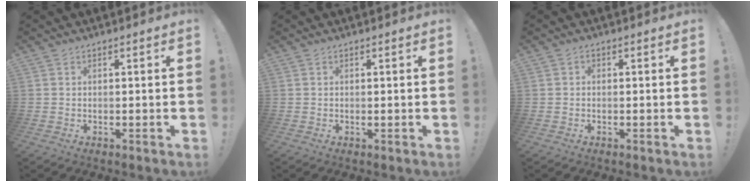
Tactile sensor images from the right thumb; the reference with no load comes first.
{"total": 0.0}
{"total": 0.8, "force": [-0.6, 0.5, 0.3], "torque": [-0.006, 0.003, -0.010]}